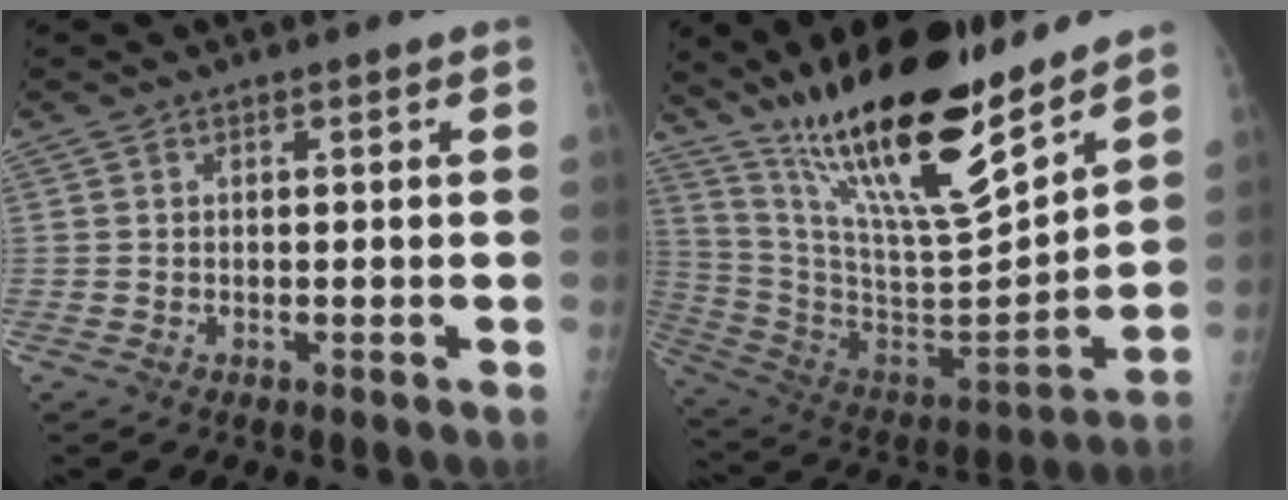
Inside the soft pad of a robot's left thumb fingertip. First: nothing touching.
{"total": 26.0, "force": [19.1, 5.8, 16.7], "torque": [-0.259, -0.092, 0.337]}